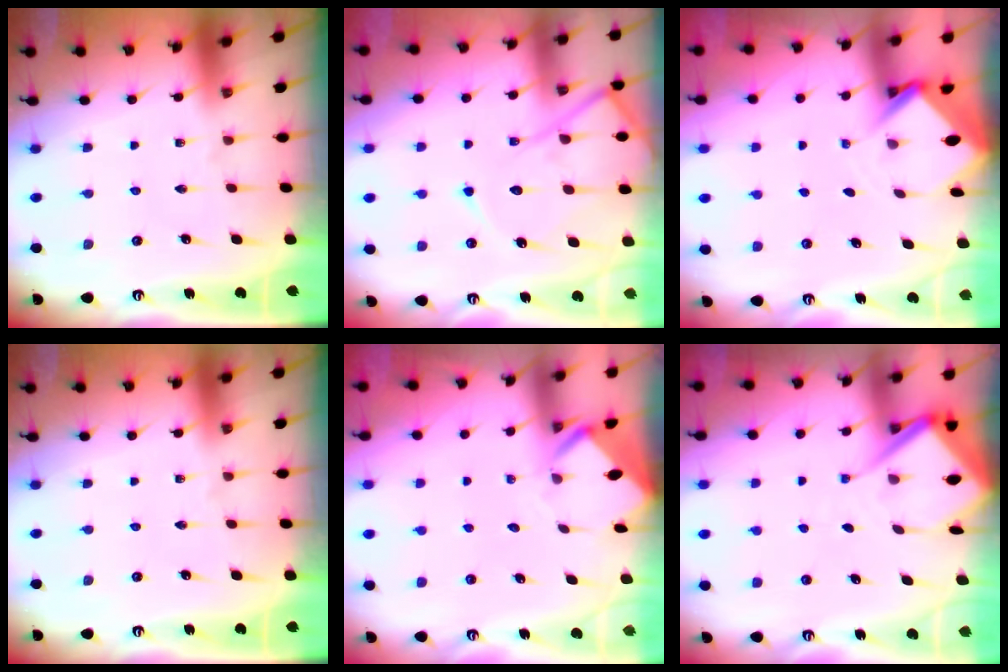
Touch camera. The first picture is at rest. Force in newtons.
{"total": 13.4, "press": 13.4, "slide": 1.2}
{"total": 2.9, "press": 2.9, "slide": 0.2}
{"total": 0.0}
{"total": 3.4, "press": 3.4, "slide": 0.1}
{"total": 7.2, "press": 7.2, "slide": 0.6}